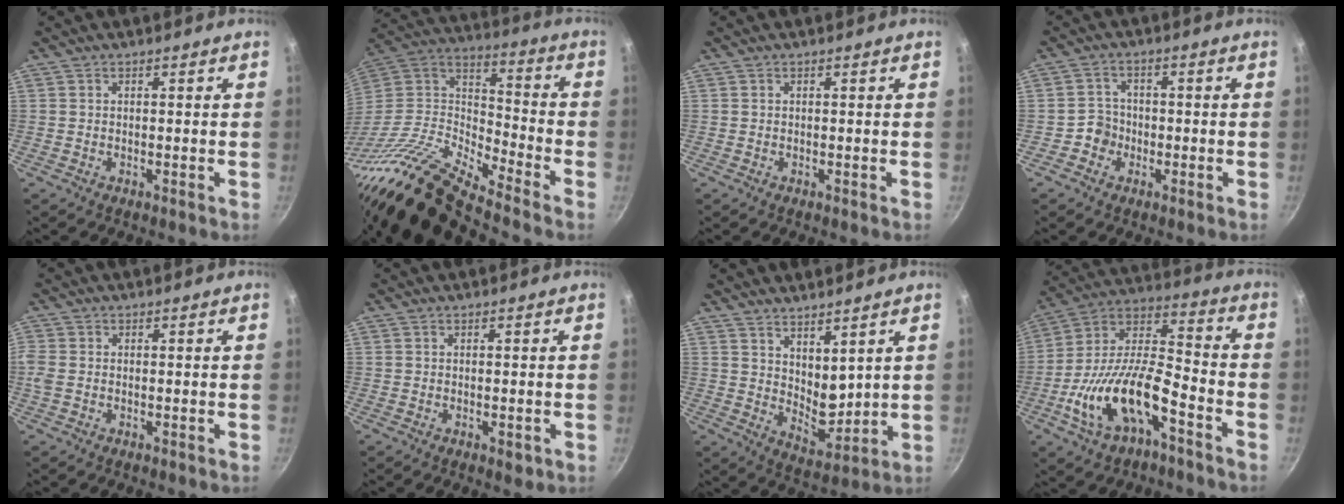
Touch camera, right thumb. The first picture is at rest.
{"total": 20.7, "force": [-16.7, 4.9, 11.2], "torque": [-0.167, 0.077, -0.335]}
{"total": 0.0}
{"total": 3.6, "force": [-1.4, 3.3, 0.6], "torque": [0.018, 0.018, -0.027]}
{"total": 2.2, "force": [-0.4, 1.6, 1.4], "torque": [-0.035, 0.001, -0.012]}
{"total": 1.8, "force": [-0.6, 0.8, 1.5], "torque": [-0.022, -0.003, -0.007]}
{"total": 7.8, "force": [4.7, 3.5, 5.1], "torque": [-0.064, -0.051, 0.088]}
{"total": 19.2, "force": [-8.1, 8.2, 15.3], "torque": [-0.277, 0.056, -0.159]}